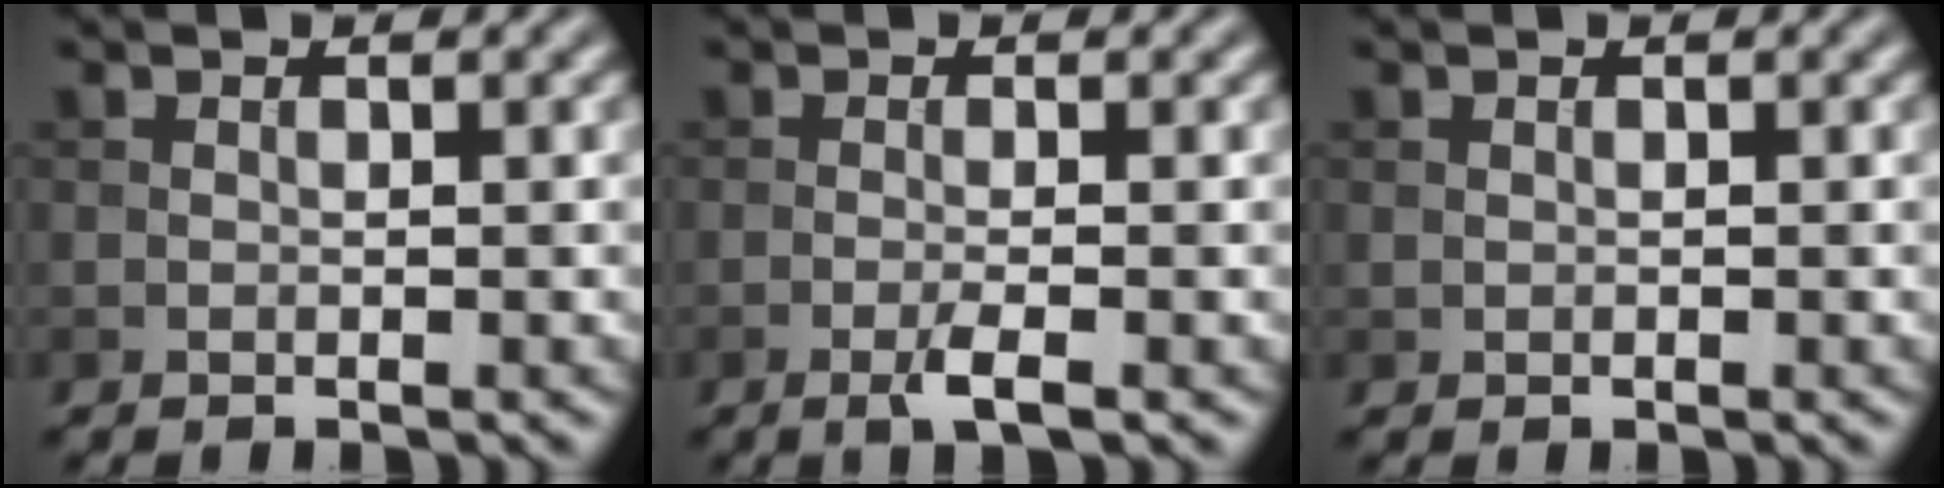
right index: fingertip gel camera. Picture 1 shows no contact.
{"total": 2.0, "force": [-1.0, 0.3, 1.8], "torque": [-0.030, 0.002, -0.022]}
{"total": 0.0}